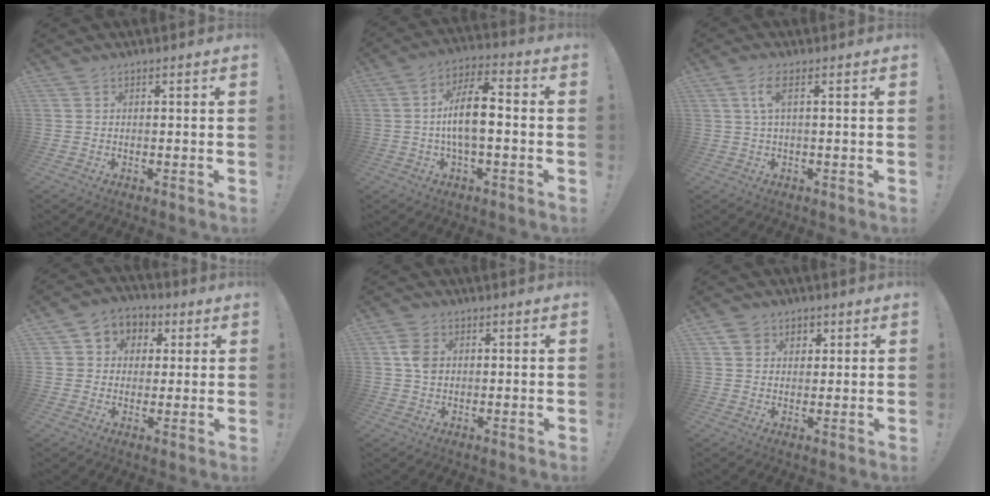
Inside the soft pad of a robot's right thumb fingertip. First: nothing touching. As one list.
[{"total": 11.4, "force": [-1.0, 4.3, 10.5], "torque": [-0.183, 0.006, -0.023]}, {"total": 4.7, "force": [1.1, 1.1, 4.4], "torque": [-0.083, 0.004, 0.020]}, {"total": 6.7, "force": [0.7, 6.4, 1.7], "torque": [-0.029, 0.001, 0.020]}, {"total": 5.5, "force": [0.7, 4.1, 3.5], "torque": [-0.064, 0.006, 0.015]}, {"total": 5.2, "force": [2.8, 4.3, 1.3], "torque": [-0.011, -0.010, 0.051]}]